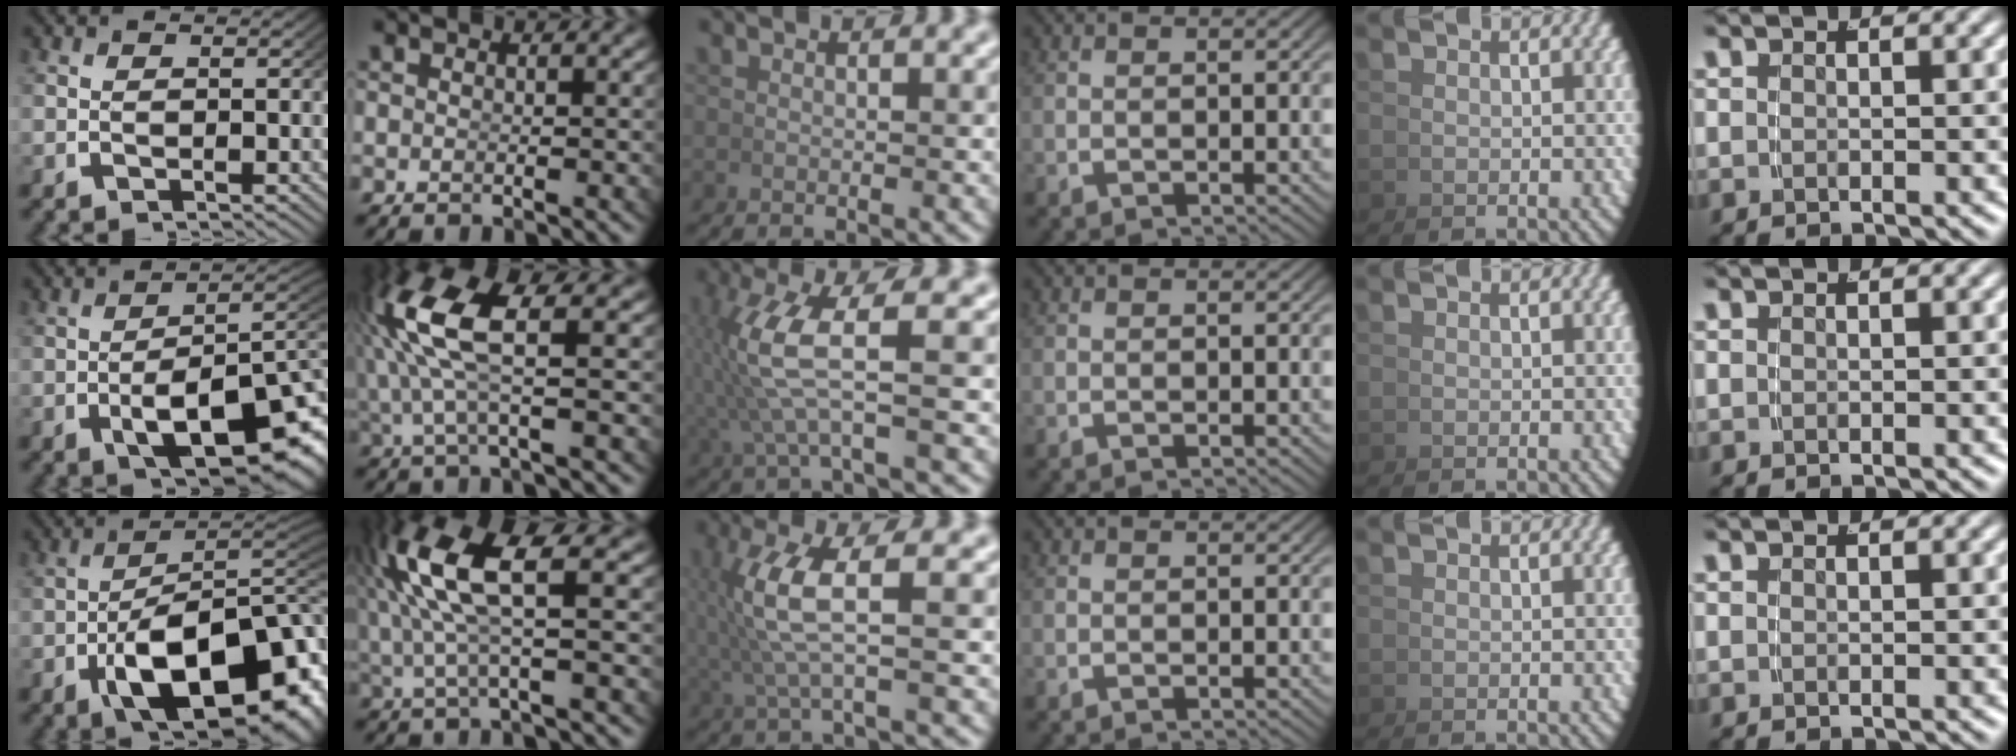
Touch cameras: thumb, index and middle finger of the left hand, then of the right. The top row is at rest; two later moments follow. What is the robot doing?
{"motion": "lift_and_place", "object": "bowl"}